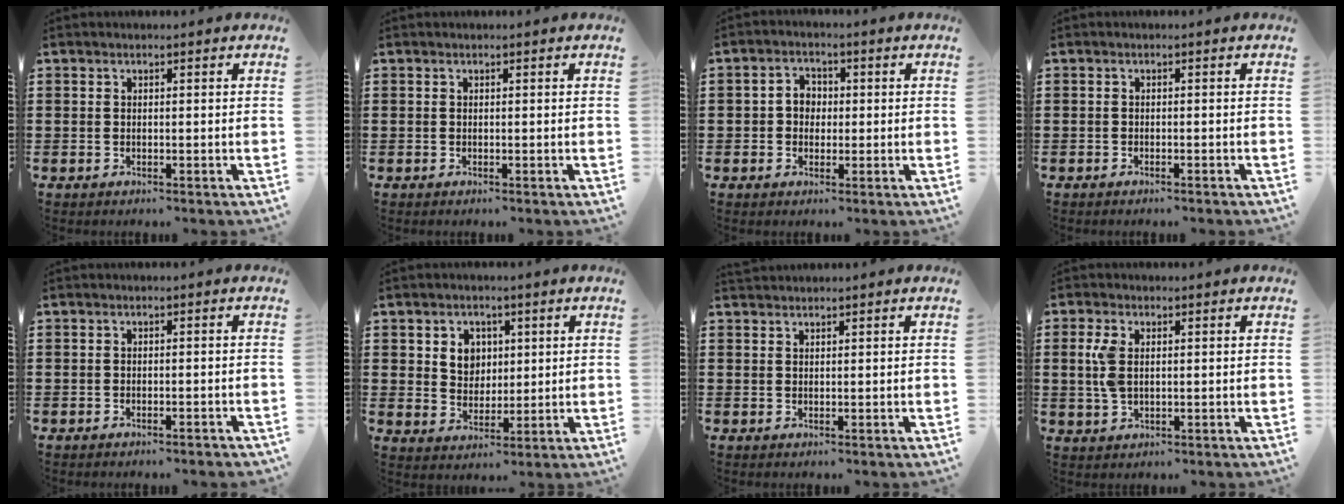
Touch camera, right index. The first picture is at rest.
{"total": 0.0}
{"total": 3.0, "force": [-0.4, 2.6, 1.5], "torque": [-0.038, 0.010, -0.011]}
{"total": 0.6, "force": [-0.6, -0.1, 0.1], "torque": [-0.004, -0.004, -0.010]}
{"total": 0.9, "force": [-0.9, -0.1, 0.3], "torque": [-0.008, -0.002, -0.017]}
{"total": 4.7, "force": [1.6, 4.1, 1.7], "torque": [-0.043, 0.011, 0.026]}
{"total": 0.8, "force": [0.7, 0.0, -0.2], "torque": [0.001, 0.000, 0.015]}
{"total": 4.2, "force": [0.7, 2.2, 3.5], "torque": [-0.090, 0.003, 0.006]}